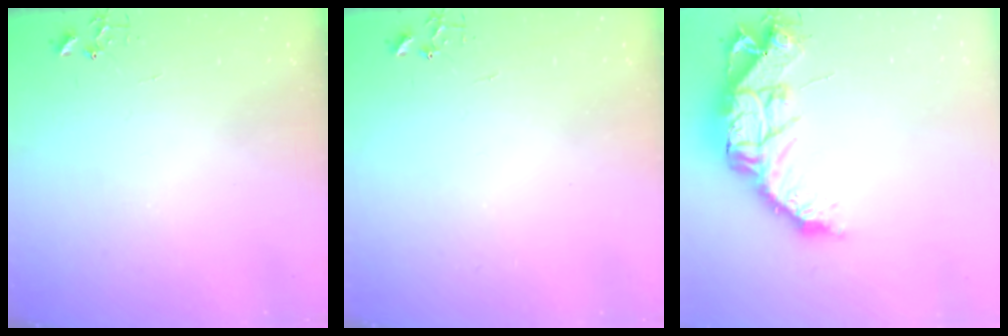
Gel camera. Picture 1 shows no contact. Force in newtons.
{"total": 0.0}
{"total": 16.2, "press": 16.2, "slide": 1.5}